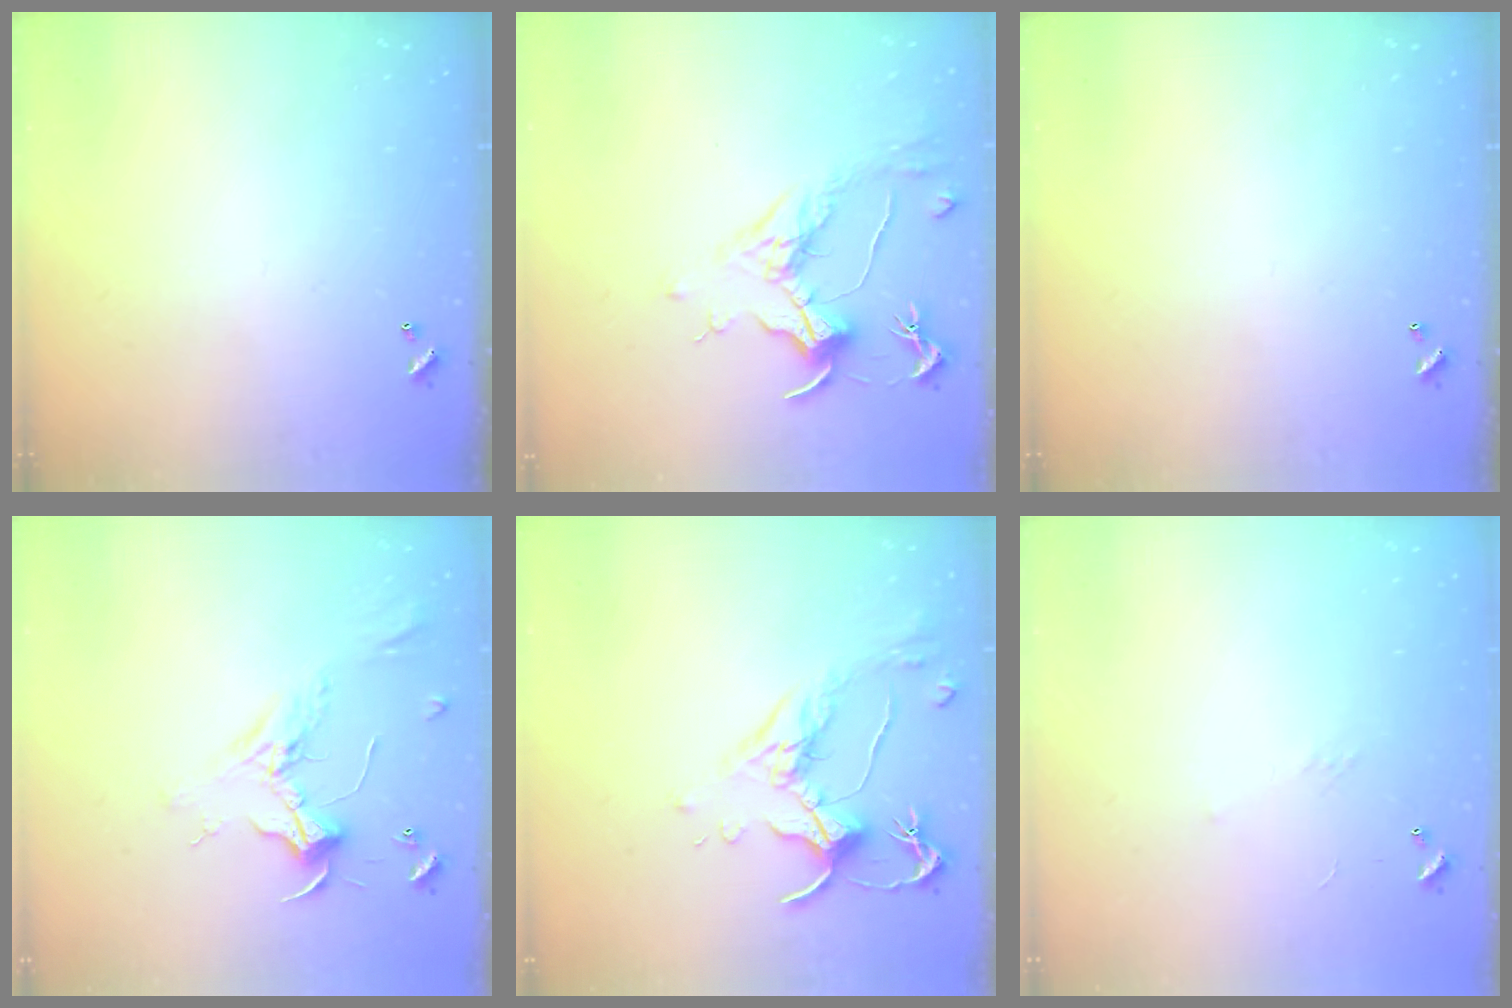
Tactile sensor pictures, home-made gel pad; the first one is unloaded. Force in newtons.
{"total": 1.7, "press": 1.5, "slide": 0.7}
{"total": 0.0}
{"total": 2.3, "press": 2.2, "slide": 0.6}
{"total": 1.5, "press": 1.4, "slide": 0.6}
{"total": 6.5, "press": 6.4, "slide": 1.0}